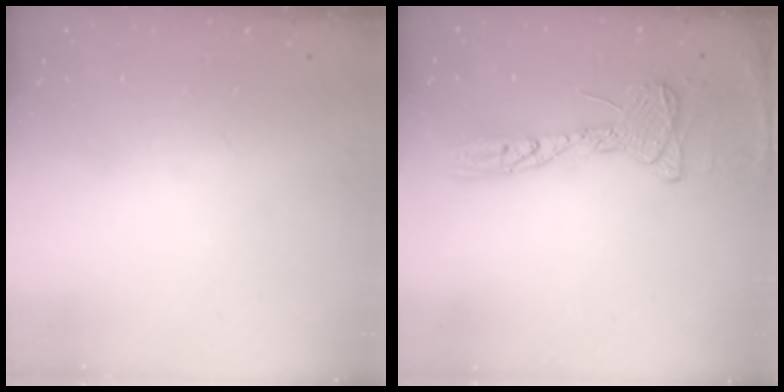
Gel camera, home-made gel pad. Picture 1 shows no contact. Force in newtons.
{"total": 14.3, "press": 14.3, "slide": 0.8}